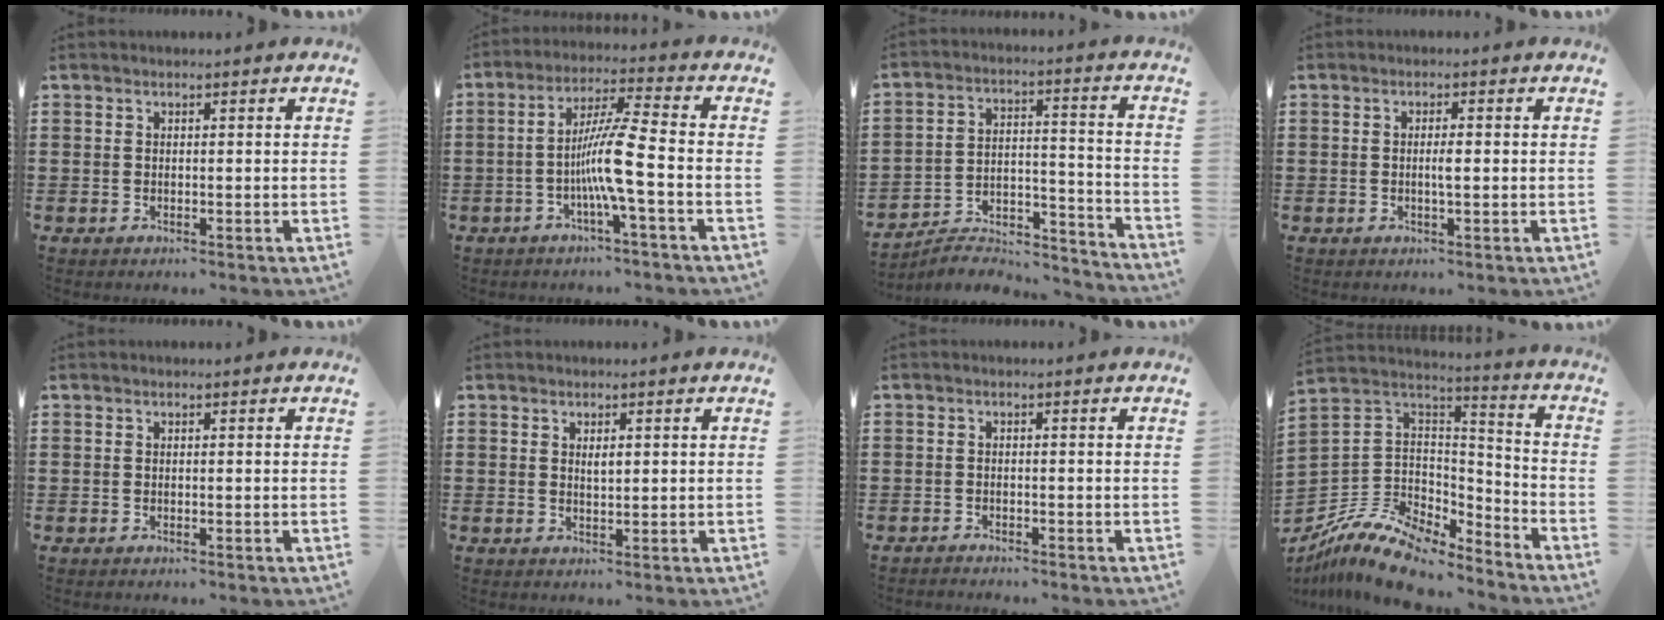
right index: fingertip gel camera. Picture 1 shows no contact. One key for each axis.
{"total": 8.4, "fx": -2.4, "fy": 0.0, "fz": 8.1, "tx": -0.161, "ty": -0.008, "tz": -0.053}
{"total": 5.9, "fx": -5.5, "fy": 1.5, "fz": 1.2, "tx": -0.019, "ty": 0.009, "tz": -0.109}
{"total": 2.1, "fx": -0.2, "fy": 0.4, "fz": 2.0, "tx": -0.039, "ty": -0.001, "tz": -0.004}
{"total": 0.0}
{"total": 1.5, "fx": 0.5, "fy": 0.6, "fz": 1.3, "tx": -0.019, "ty": 0.002, "tz": 0.005}
{"total": 1.1, "fx": -1.1, "fy": 0.1, "fz": -0.1, "tx": -0.001, "ty": 0.004, "tz": -0.024}
{"total": 11.9, "fx": -9.3, "fy": 5.4, "fz": 5.2, "tx": -0.128, "ty": 0.021, "tz": -0.181}